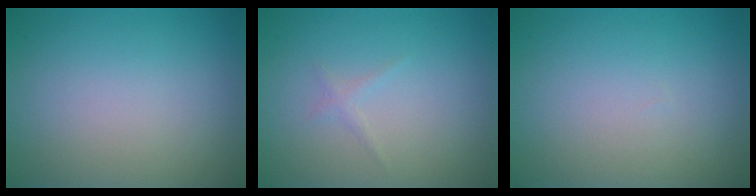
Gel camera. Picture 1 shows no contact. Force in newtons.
{"total": 0.7, "press": 0.7, "slide": 0.1}
{"total": 0.0}